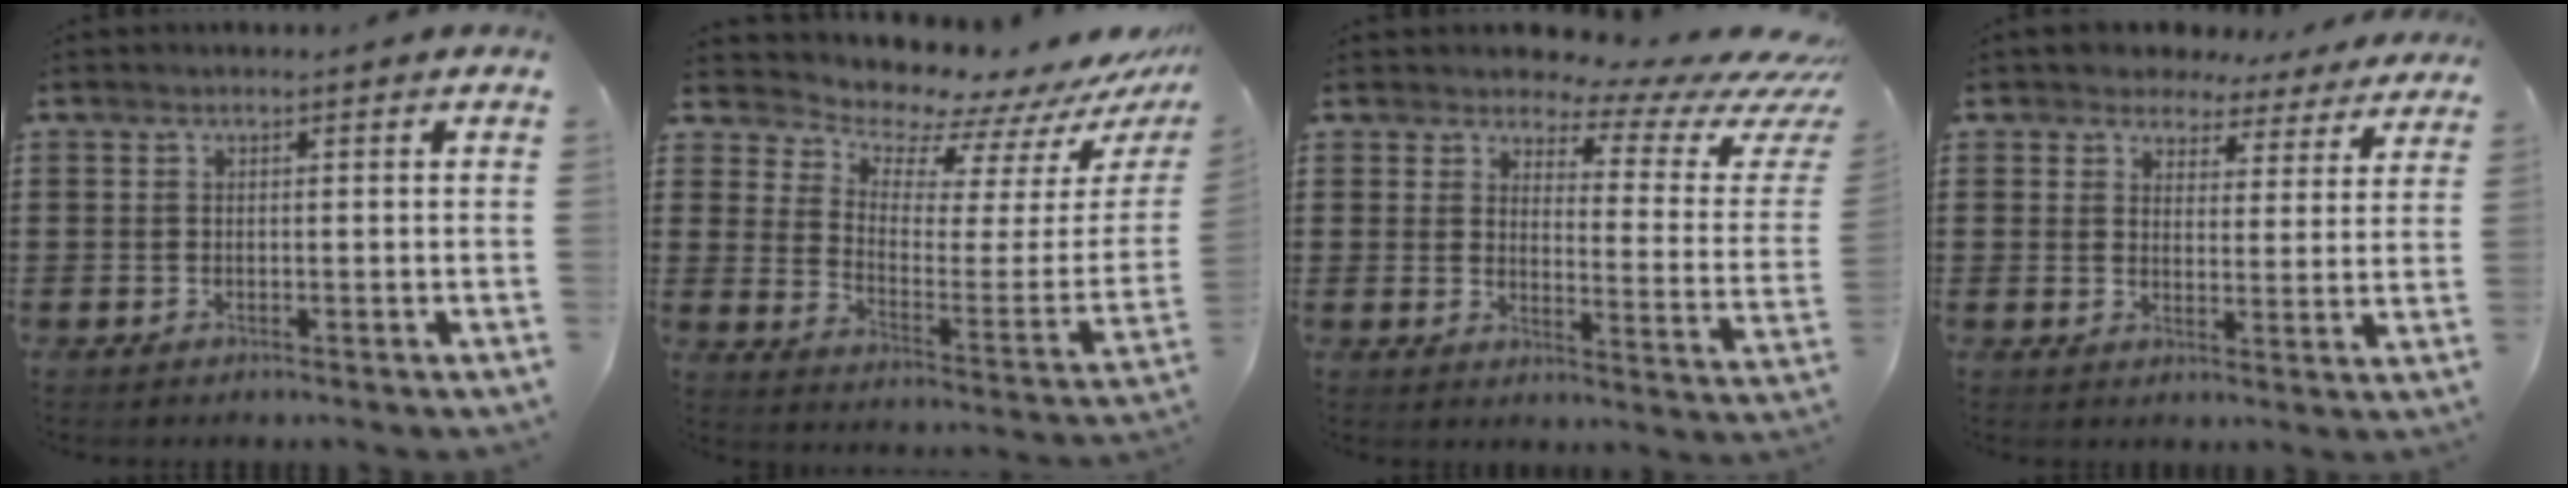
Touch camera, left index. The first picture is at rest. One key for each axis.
{"total": 7.6, "fx": 7.4, "fy": 1.5, "fz": 0.9, "tx": -0.048, "ty": -0.081, "tz": 0.126}
{"total": 5.5, "fx": 4.2, "fy": 2.1, "fz": 2.8, "tx": -0.052, "ty": -0.035, "tz": 0.065}
{"total": 4.2, "fx": 3.9, "fy": 1.6, "fz": 0.1, "tx": -0.028, "ty": -0.020, "tz": 0.065}